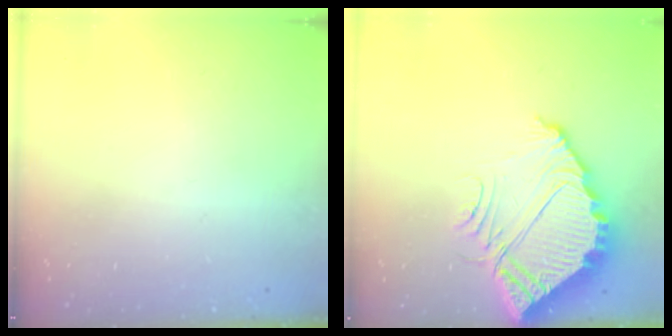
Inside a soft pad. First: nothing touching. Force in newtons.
{"total": 9.0, "press": 9.0, "slide": 0.9}